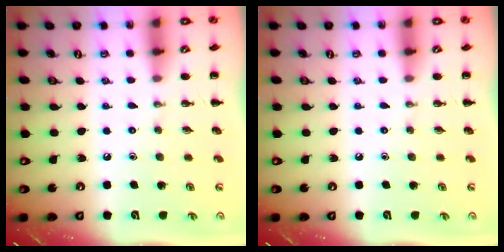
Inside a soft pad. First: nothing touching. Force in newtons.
{"total": 0.0}